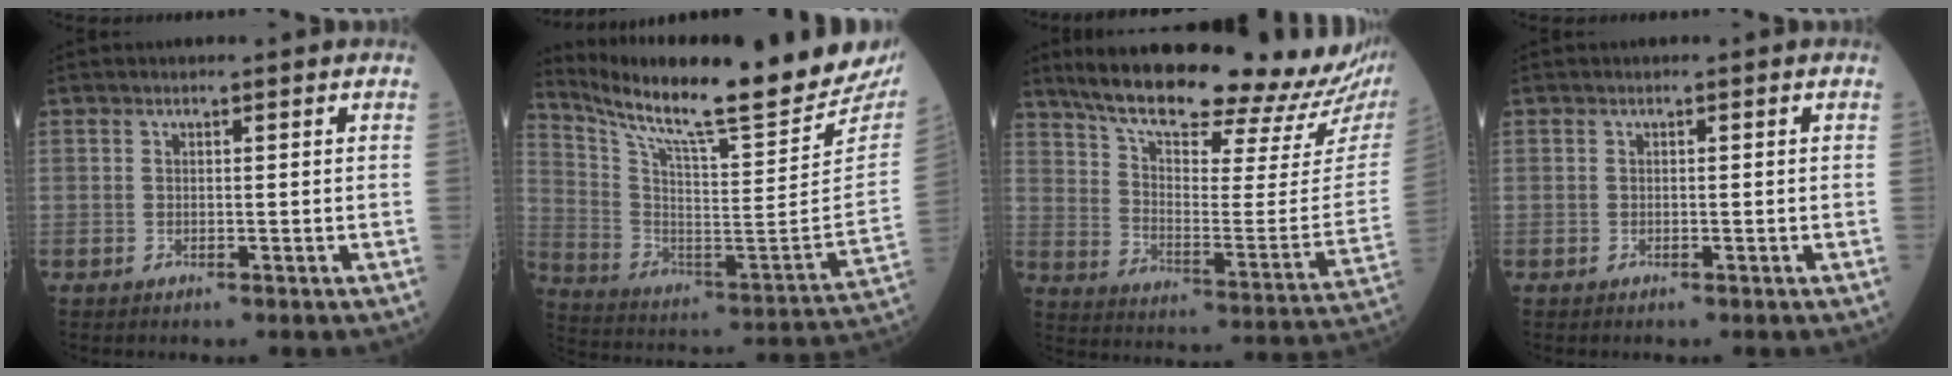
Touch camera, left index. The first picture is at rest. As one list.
[{"total": 27.6, "force": [24.2, 1.5, 13.3], "torque": [-0.236, -0.097, 0.346]}, {"total": 27.5, "force": [23.5, 3.7, 13.8], "torque": [-0.215, -0.060, 0.314]}, {"total": 0.0}]